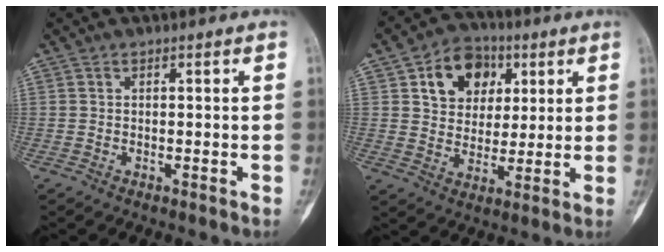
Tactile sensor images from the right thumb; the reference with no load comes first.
{"total": 12.2, "force": [4.8, 9.2, 6.5], "torque": [-0.059, -0.008, 0.079]}